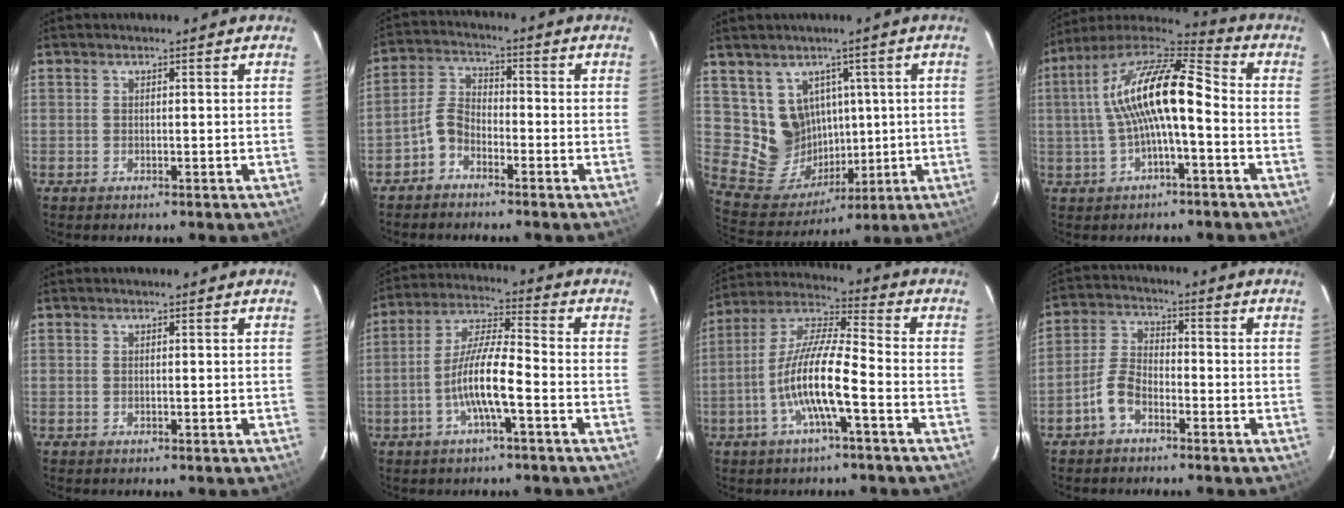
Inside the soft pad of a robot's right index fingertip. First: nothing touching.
{"total": 4.9, "force": [-3.4, 2.7, 2.3], "torque": [-0.054, 0.018, -0.072]}
{"total": 11.6, "force": [3.7, 10.5, 3.5], "torque": [-0.081, 0.005, 0.098]}
{"total": 15.2, "force": [-1.0, 4.1, 14.6], "torque": [-0.268, 0.023, -0.023]}
{"total": 0.0}
{"total": 9.6, "force": [-3.6, 1.1, 8.8], "torque": [-0.181, 0.007, -0.071]}
{"total": 12.1, "force": [-4.3, 1.5, 11.2], "torque": [-0.229, 0.005, -0.087]}
{"total": 5.6, "force": [-3.5, 2.9, 3.4], "torque": [-0.080, 0.016, -0.072]}